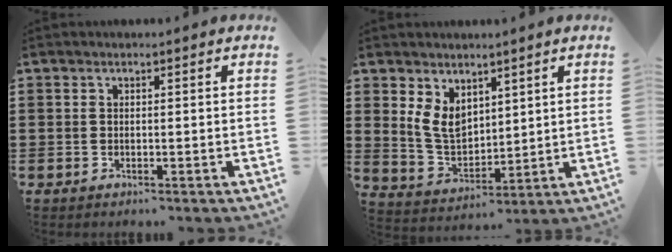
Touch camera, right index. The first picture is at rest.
{"total": 6.2, "force": [3.2, 4.1, 3.5], "torque": [-0.088, -0.002, 0.059]}